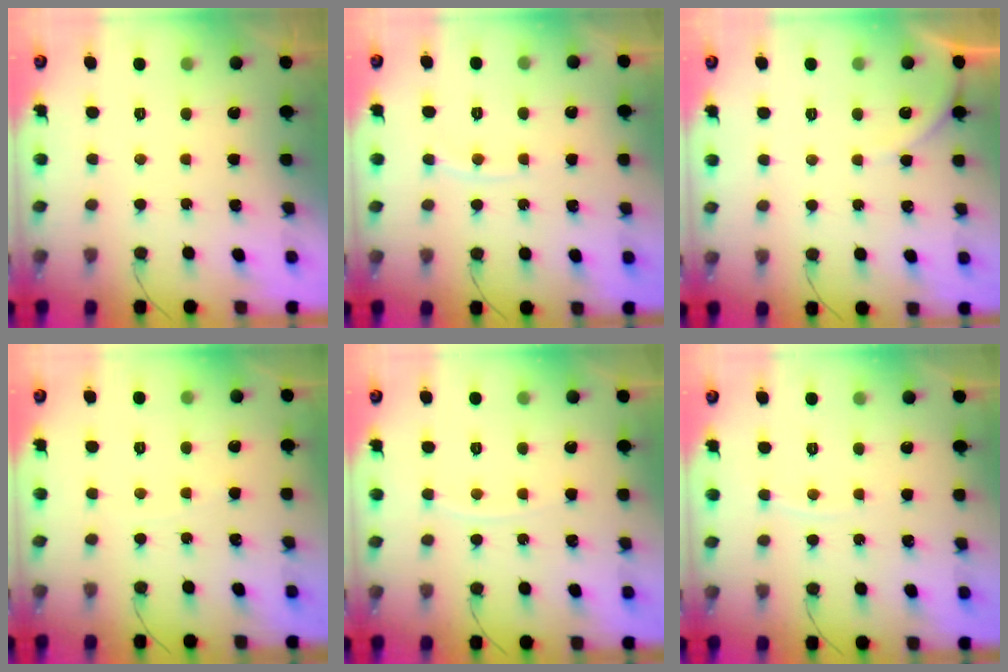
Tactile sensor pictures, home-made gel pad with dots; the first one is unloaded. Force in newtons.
{"total": 4.7, "press": 4.6, "slide": 0.5}
{"total": 5.5, "press": 5.4, "slide": 0.7}
{"total": 1.4, "press": 1.4, "slide": 0.3}
{"total": 6.3, "press": 6.3, "slide": 0.7}
{"total": 3.2, "press": 3.1, "slide": 0.4}